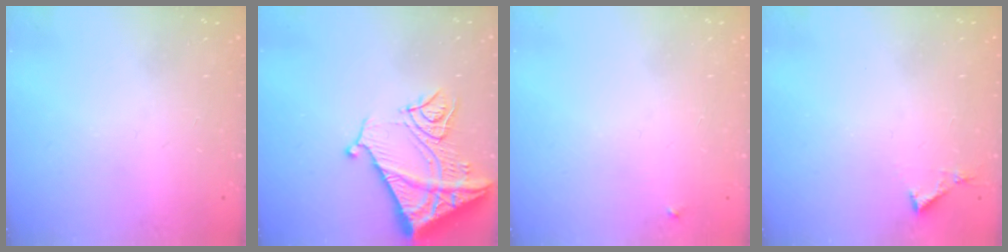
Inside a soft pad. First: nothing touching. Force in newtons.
{"total": 15.1, "press": 15.1, "slide": 1.5}
{"total": 3.3, "press": 3.3, "slide": 0.4}
{"total": 4.1, "press": 4.1, "slide": 0.5}